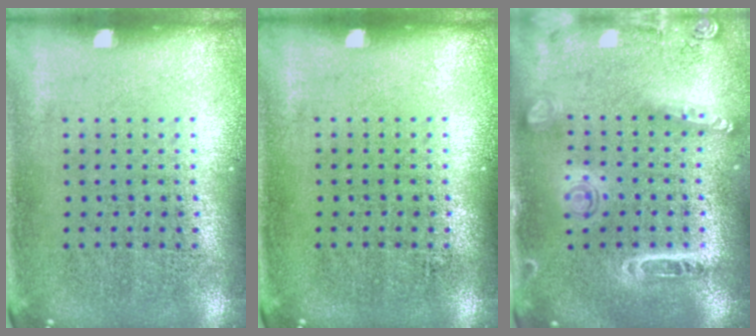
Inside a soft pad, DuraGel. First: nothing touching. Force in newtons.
{"total": 0.0}
{"total": 1.5, "press": 1.4, "slide": 0.6}